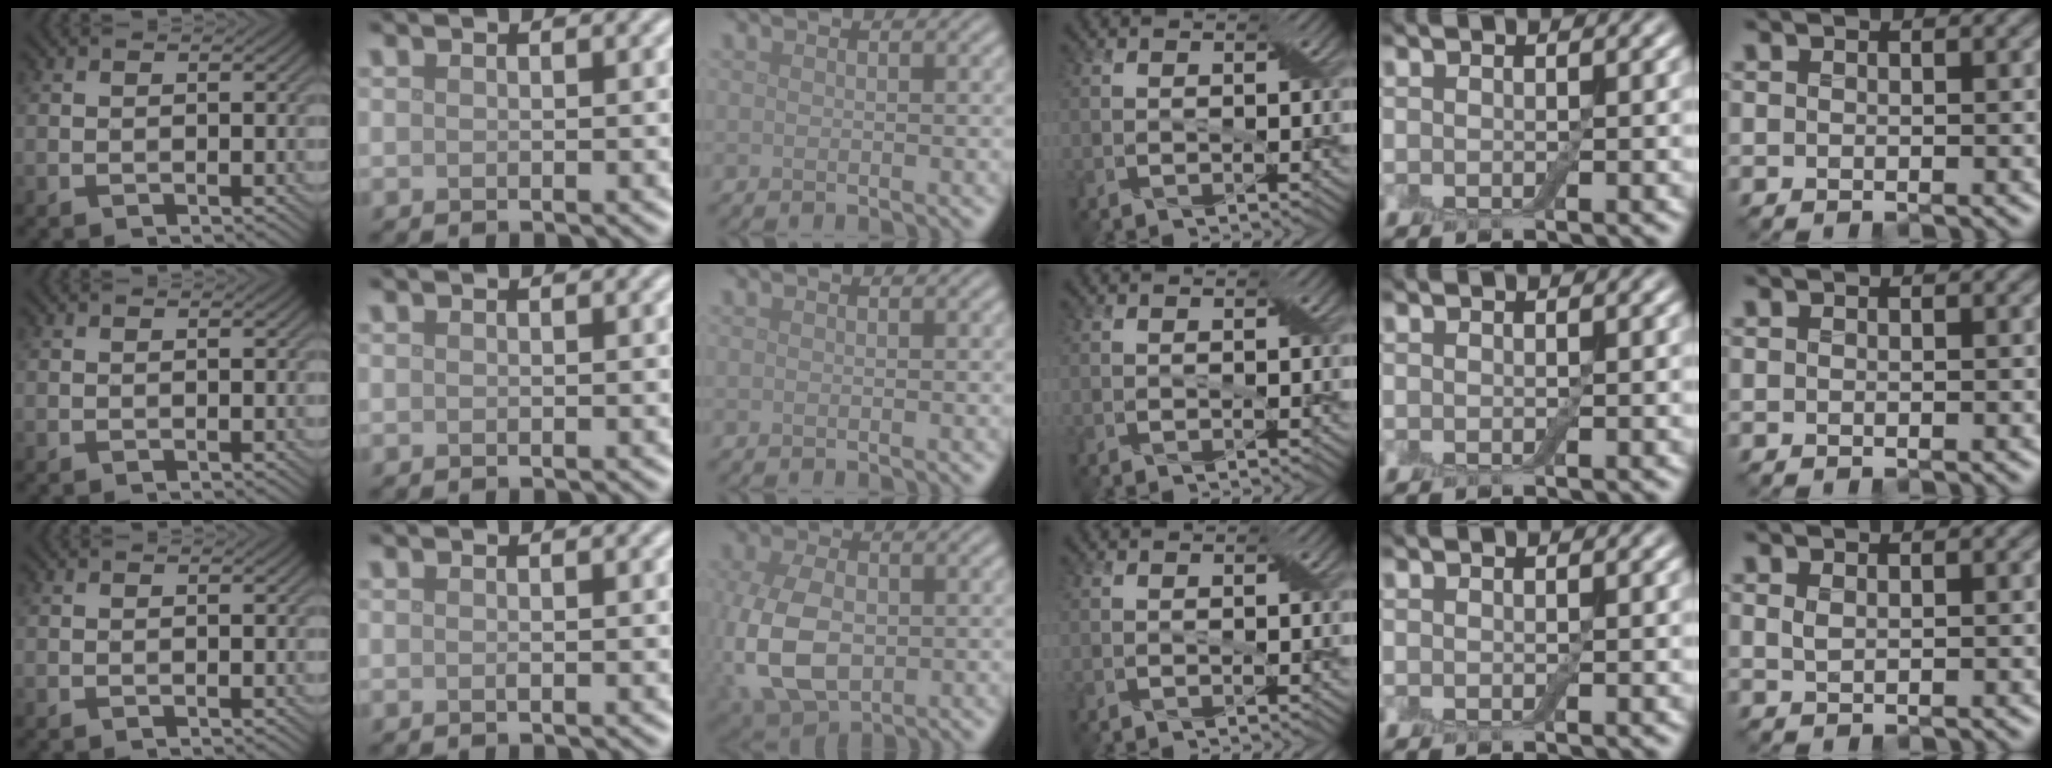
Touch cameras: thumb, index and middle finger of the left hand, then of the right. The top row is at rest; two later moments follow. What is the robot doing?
{"motion": "extract", "object": "drawer"}